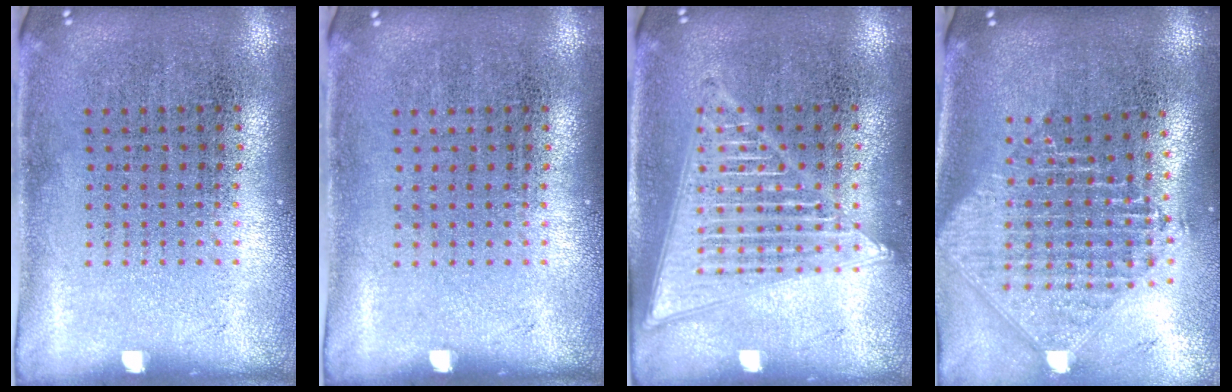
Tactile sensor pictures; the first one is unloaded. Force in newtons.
{"total": 0.0}
{"total": 2.1, "press": 2.1, "slide": 0.2}
{"total": 2.4, "press": 1.9, "slide": 1.5}